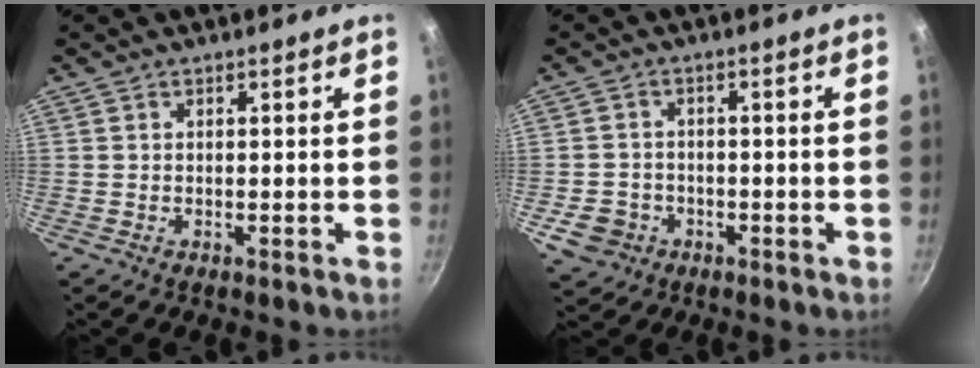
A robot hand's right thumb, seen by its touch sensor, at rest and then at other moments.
{"total": 5.6, "force": [-2.2, 4.7, 2.0], "torque": [-0.030, 0.020, -0.030]}